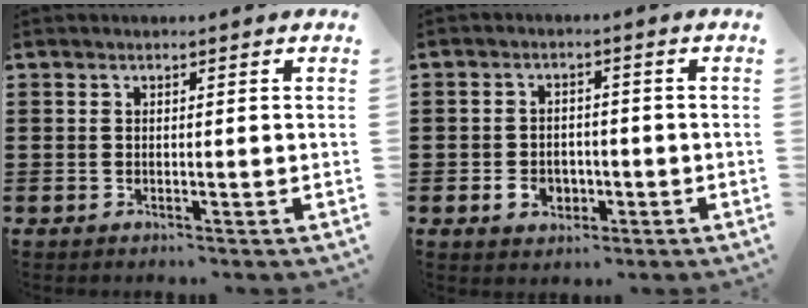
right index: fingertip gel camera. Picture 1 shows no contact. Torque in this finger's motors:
{"motor_torque": [1.26, 0.88, 0.18, 0.06]}